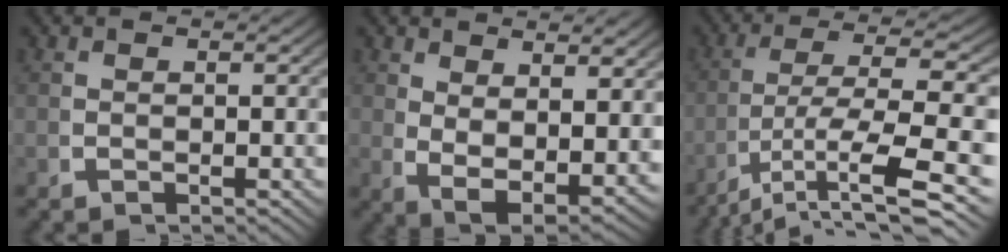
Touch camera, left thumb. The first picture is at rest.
{"total": 7.9, "force": [-1.1, 5.4, 5.6], "torque": [-0.117, -0.052, 0.009]}
{"total": 9.2, "force": [-2.6, 3.7, 7.9], "torque": [-0.157, -0.036, -0.016]}